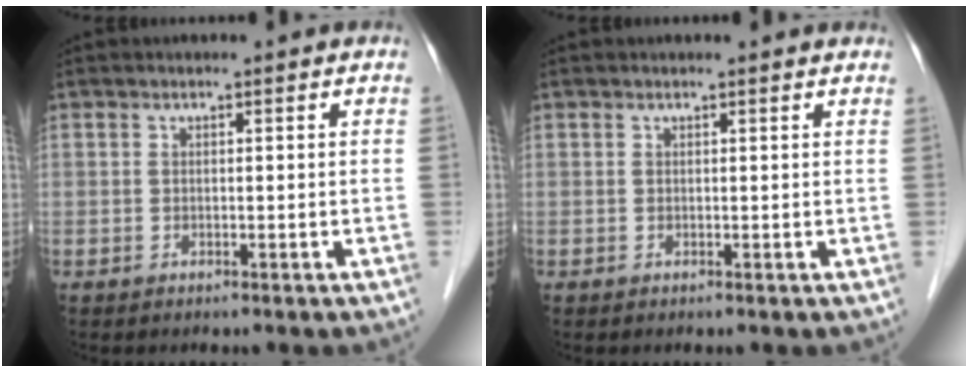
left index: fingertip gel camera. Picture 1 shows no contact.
{"total": 1.6, "force": [1.5, 0.4, 0.3], "torque": [-0.013, 0.007, 0.010]}